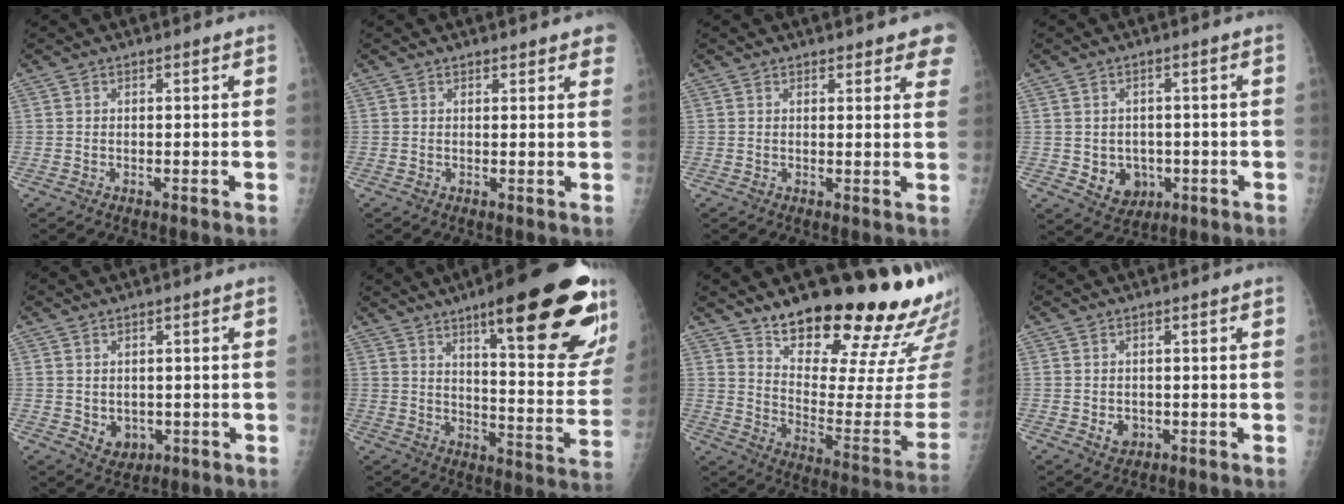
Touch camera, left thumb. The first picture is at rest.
{"total": 3.6, "force": [2.9, 1.3, 1.7], "torque": [0.004, -0.004, 0.029]}
{"total": 5.9, "force": [4.8, 2.1, 2.7], "torque": [0.005, -0.016, 0.045]}
{"total": 6.3, "force": [-1.3, 5.4, 3.1], "torque": [-0.017, 0.005, -0.006]}
{"total": 4.1, "force": [-0.5, 3.4, 2.2], "torque": [-0.018, -0.003, 0.006]}
{"total": 28.0, "force": [15.5, 6.1, 22.5], "torque": [-0.253, -0.057, 0.222]}
{"total": 24.4, "force": [19.3, 6.4, 13.5], "torque": [-0.156, -0.138, 0.276]}
{"total": 2.7, "force": [-0.6, 2.3, 1.3], "torque": [-0.009, 0.001, -0.001]}